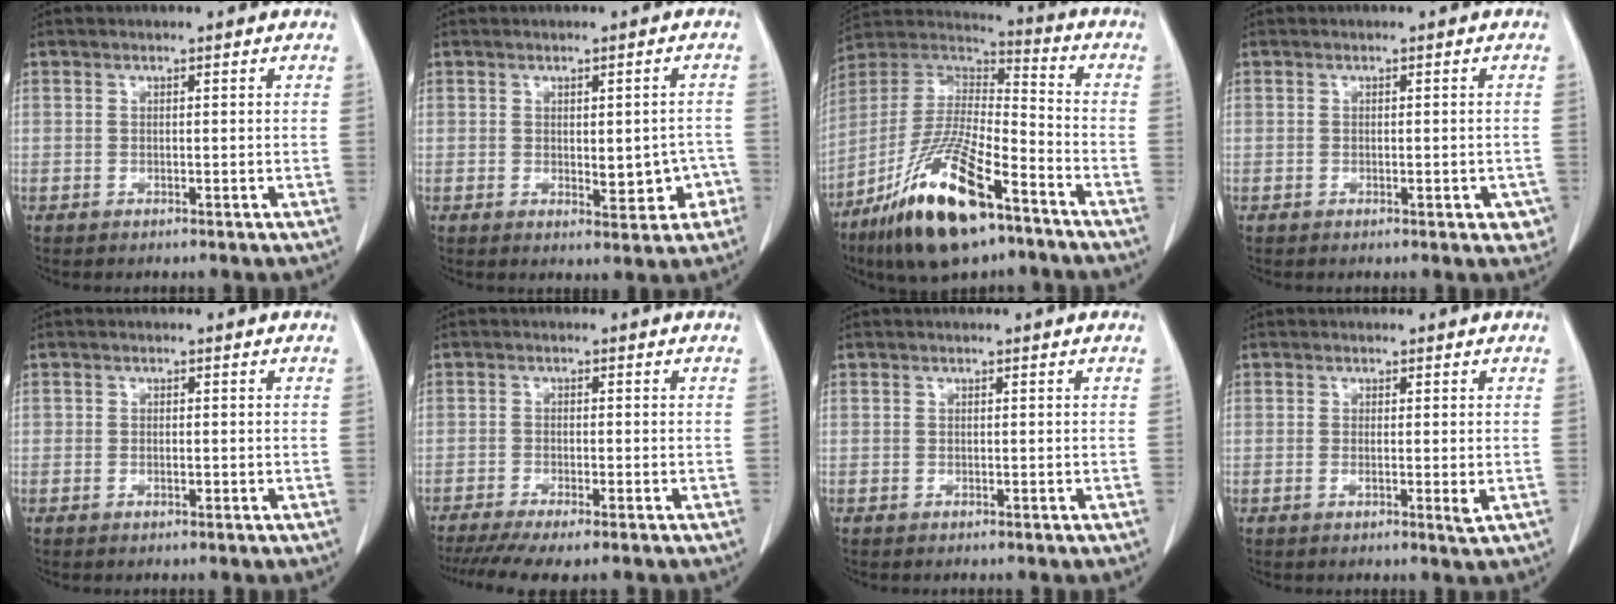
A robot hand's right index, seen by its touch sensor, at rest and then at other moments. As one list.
[{"total": 5.3, "force": [-1.3, 2.6, 4.5], "torque": [-0.045, 0.008, -0.007]}, {"total": 20.1, "force": [-12.0, 5.1, 15.3], "torque": [-0.315, -0.021, -0.217]}, {"total": 3.0, "force": [-1.3, 1.2, 2.5], "torque": [-0.017, 0.002, -0.013]}, {"total": 0.9, "force": [-0.3, 0.5, 0.7], "torque": [-0.010, 0.001, -0.004]}, {"total": 7.6, "force": [-6.0, 0.5, 4.6], "torque": [-0.070, -0.014, -0.097]}, {"total": 0.0}, {"total": 2.1, "force": [-0.3, 0.1, 2.1], "torque": [-0.032, -0.006, -0.005]}]